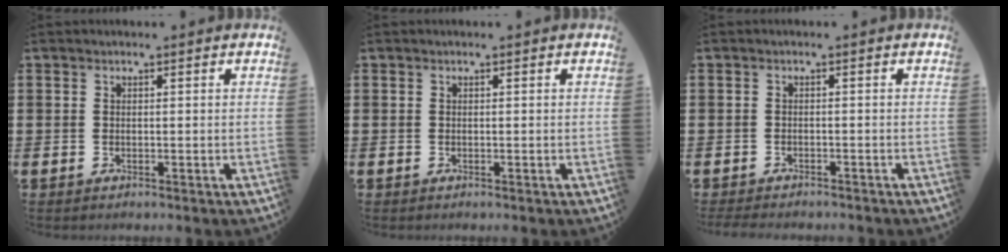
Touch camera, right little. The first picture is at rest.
{"total": 0.0}
{"total": 1.0, "force": [-1.0, 0.1, 0.1], "torque": [-0.005, 0.000, -0.021]}